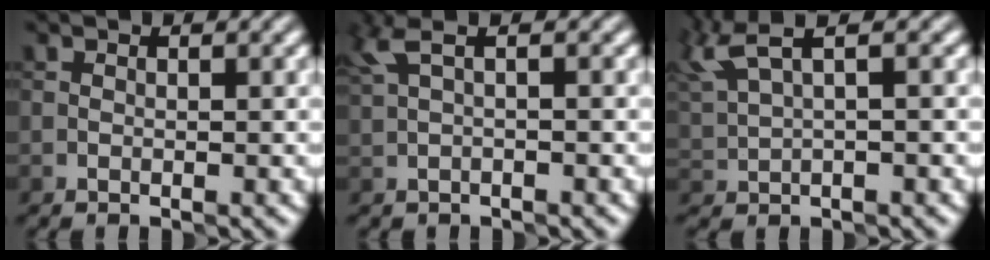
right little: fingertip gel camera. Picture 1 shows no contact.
{"total": 1.7, "force": [0.9, 0.4, 1.4], "torque": [-0.032, 0.005, 0.018]}
{"total": 3.7, "force": [2.5, 0.9, 2.6], "torque": [-0.064, 0.019, 0.058]}